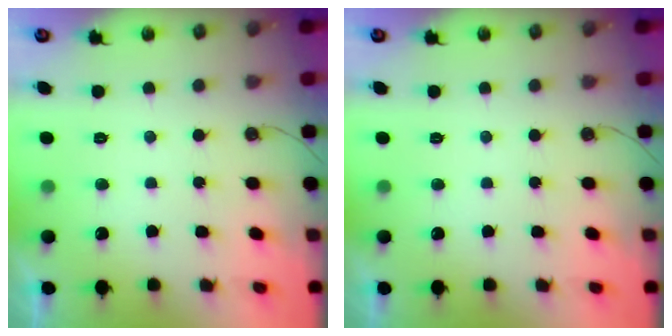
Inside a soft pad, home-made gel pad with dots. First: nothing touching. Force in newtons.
{"total": 0.0}